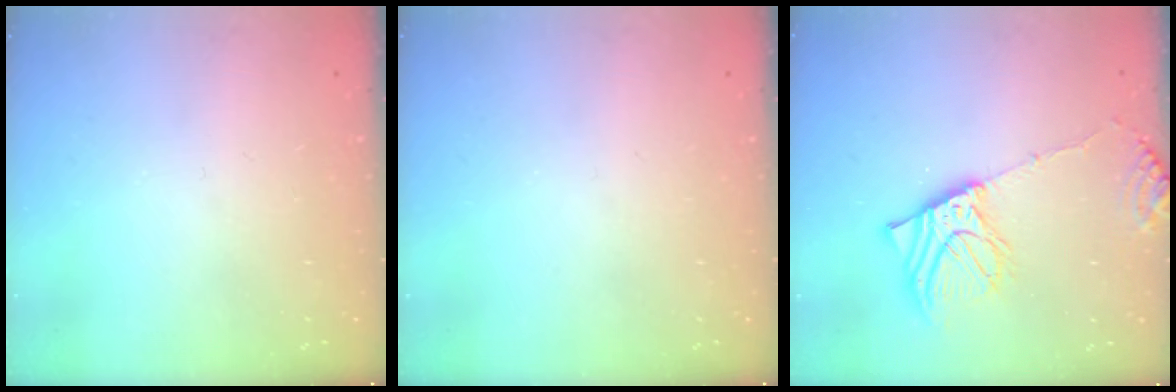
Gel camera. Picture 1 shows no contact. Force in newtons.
{"total": 0.0}
{"total": 13.4, "press": 13.1, "slide": 2.7}